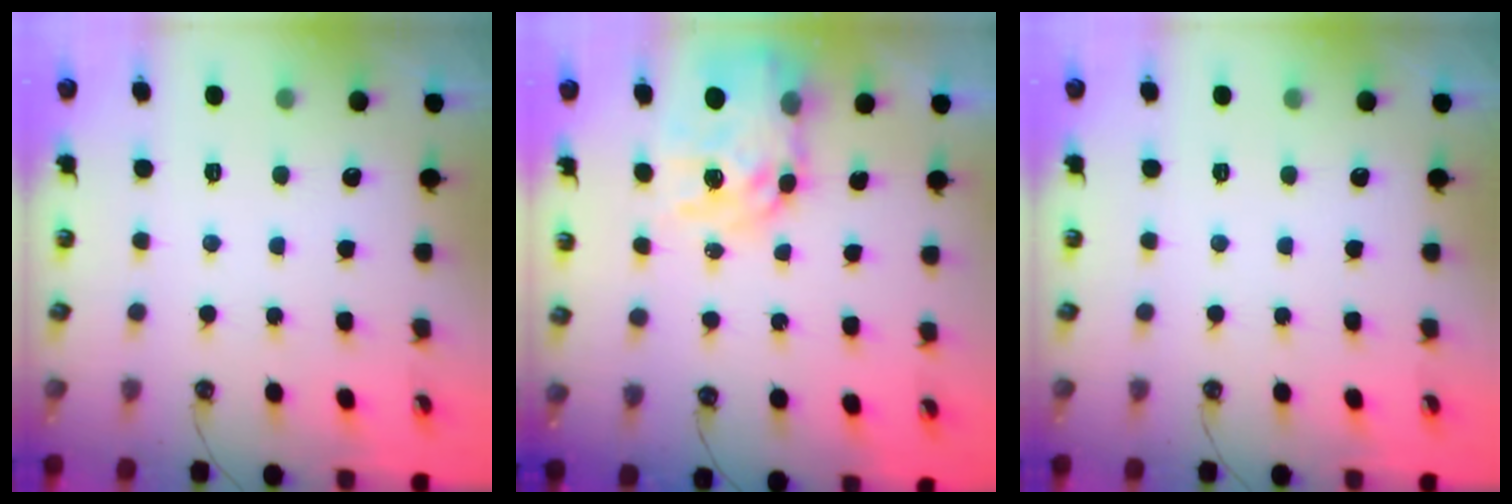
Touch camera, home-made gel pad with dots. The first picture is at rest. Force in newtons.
{"total": 12.3, "press": 12.3, "slide": 1.0}
{"total": 0.0}